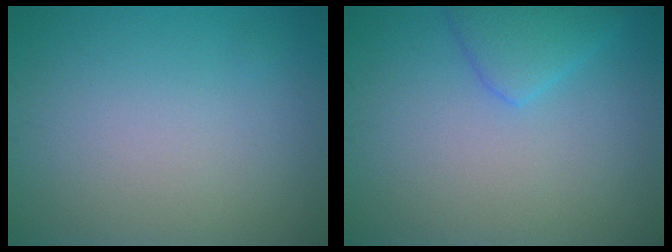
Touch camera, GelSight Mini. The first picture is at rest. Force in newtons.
{"total": 2.8, "press": 2.8, "slide": 0.2}